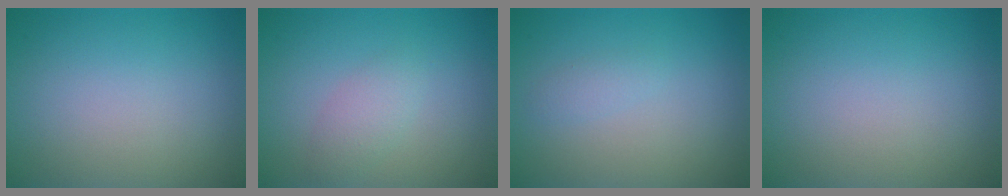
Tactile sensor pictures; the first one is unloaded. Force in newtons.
{"total": 1.8, "press": 1.8, "slide": 0.1}
{"total": 0.8, "press": 0.8, "slide": 0.1}
{"total": 0.0}